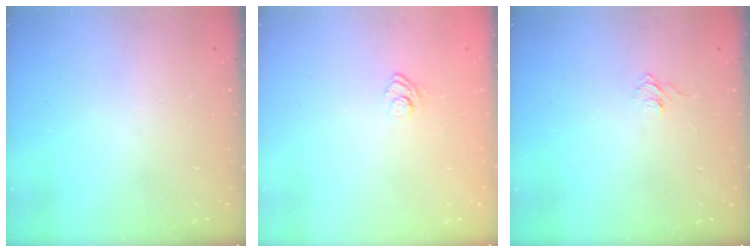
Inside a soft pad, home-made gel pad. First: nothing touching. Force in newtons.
{"total": 3.3, "press": 3.1, "slide": 1.0}
{"total": 4.5, "press": 4.4, "slide": 0.4}